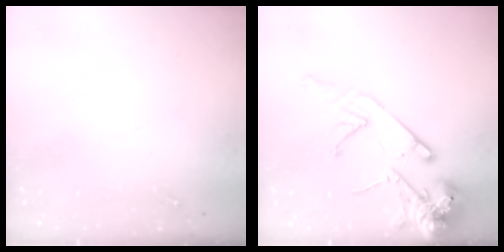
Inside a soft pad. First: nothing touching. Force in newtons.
{"total": 15.7, "press": 15.5, "slide": 2.3}